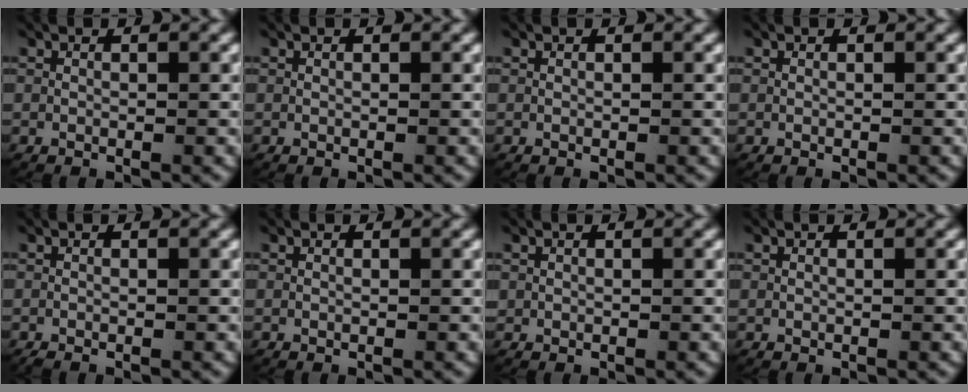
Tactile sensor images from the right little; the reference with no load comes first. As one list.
[{"total": 0.0}, {"total": 0.0}, {"total": 0.0}, {"total": 0.8, "force": [-0.7, 0.1, 0.2], "torque": [-0.006, -0.007, -0.010]}, {"total": 0.0}, {"total": 0.7, "force": [0.1, 0.7, 0.2], "torque": [-0.007, -0.002, 0.003]}, {"total": 0.0}]